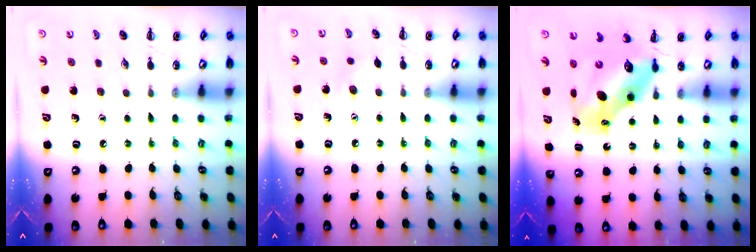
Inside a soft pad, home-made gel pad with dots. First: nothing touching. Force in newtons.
{"total": 2.8, "press": 2.8, "slide": 0.7}
{"total": 10.1, "press": 9.7, "slide": 2.7}